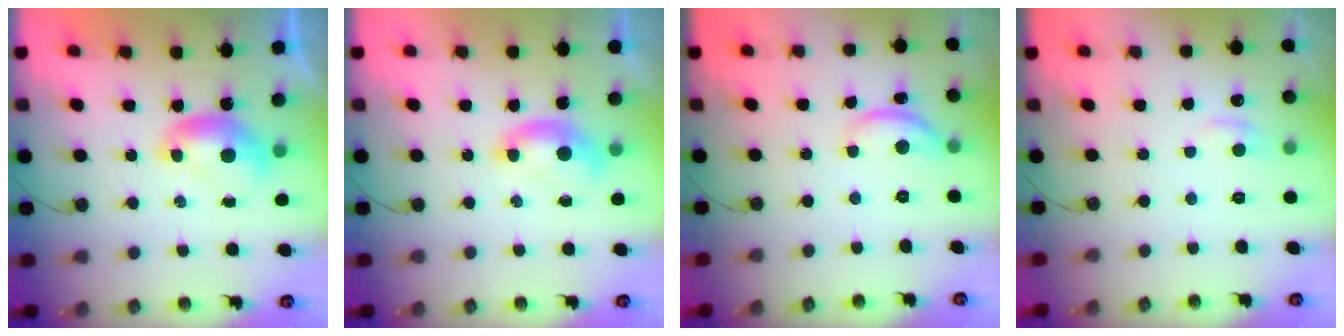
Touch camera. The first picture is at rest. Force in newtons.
{"total": 1.0, "press": 0.8, "slide": 0.6}
{"total": 5.1, "press": 5.1, "slide": 0.5}
{"total": 0.9, "press": 0.4, "slide": 0.8}